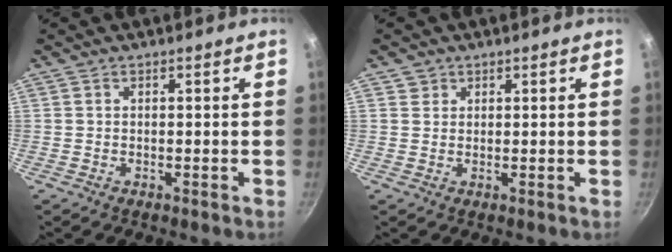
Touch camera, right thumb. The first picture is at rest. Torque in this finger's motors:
{"motor_torque": [-0.68, 0.17, -0.42, 0.35, 0.05]}